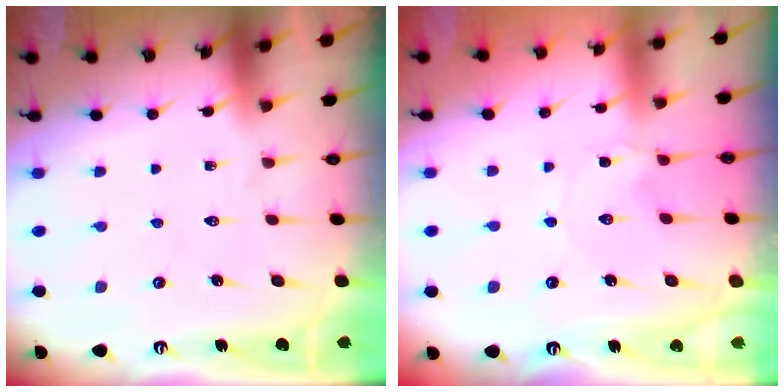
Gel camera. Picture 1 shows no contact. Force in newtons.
{"total": 0.9, "press": 0.9, "slide": 0.1}